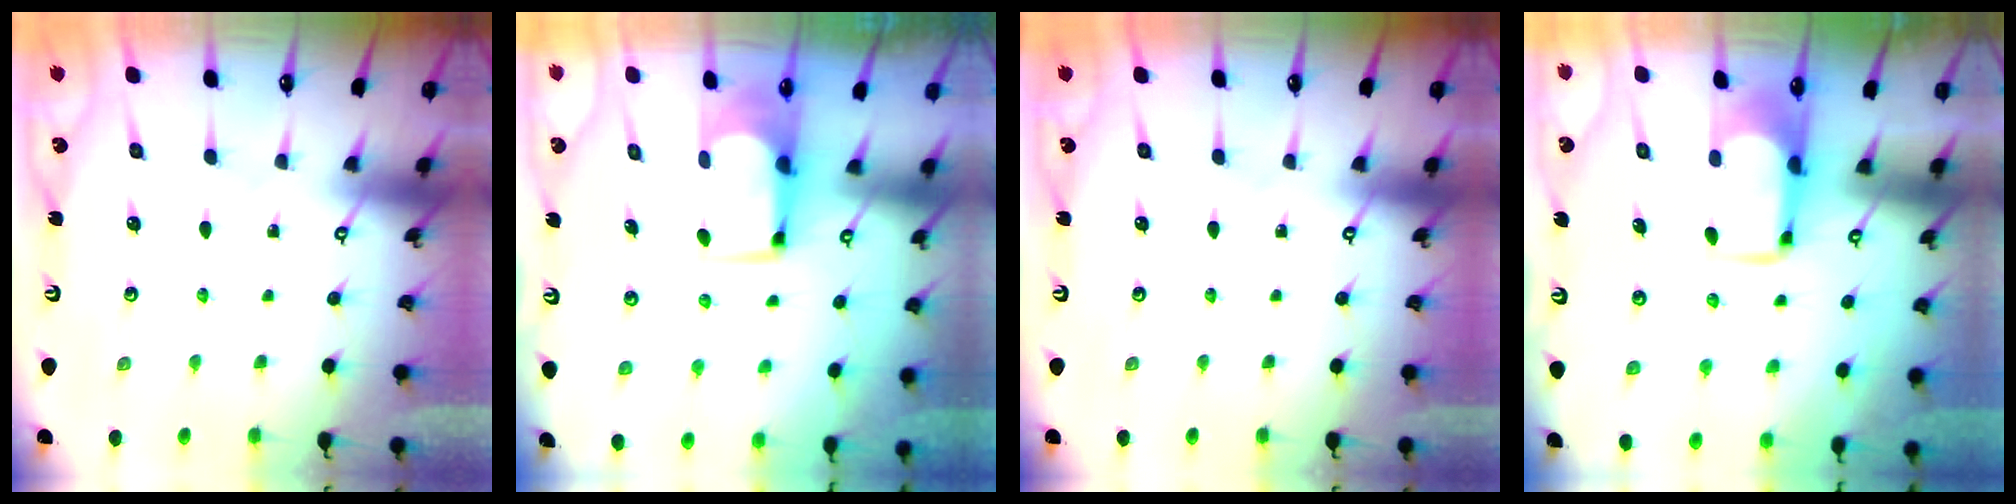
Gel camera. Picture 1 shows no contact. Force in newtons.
{"total": 1.8, "press": 1.7, "slide": 0.3}
{"total": 0.0}
{"total": 2.0, "press": 2.0, "slide": 0.4}